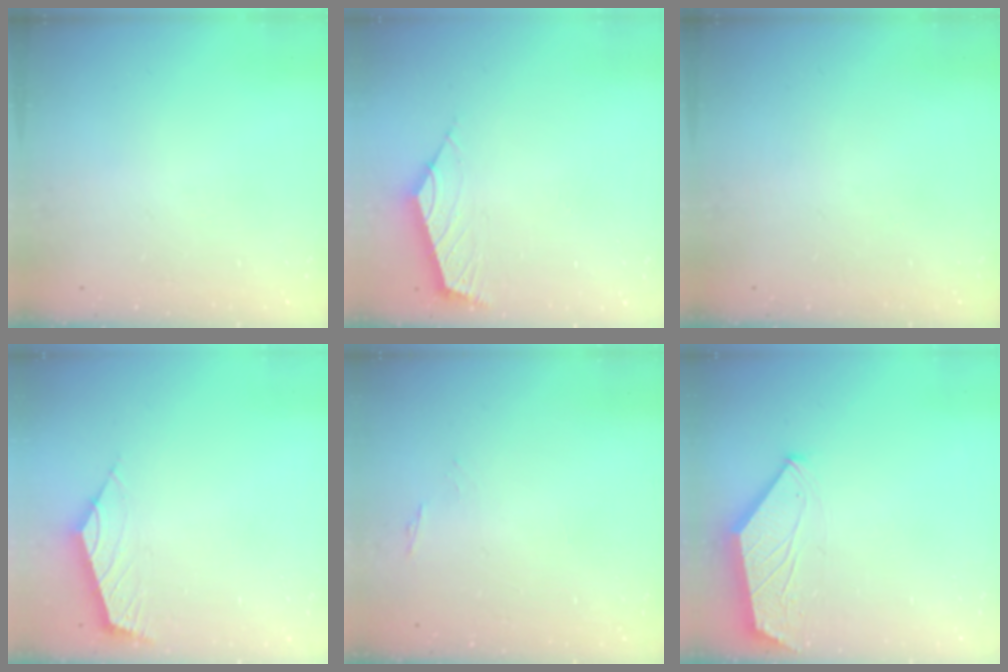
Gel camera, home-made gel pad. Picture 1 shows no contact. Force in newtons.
{"total": 2.7, "press": 2.6, "slide": 0.7}
{"total": 0.0}
{"total": 2.3, "press": 2.3, "slide": 0.6}
{"total": 0.8, "press": 0.6, "slide": 0.4}
{"total": 1.6, "press": 1.6, "slide": 0.3}